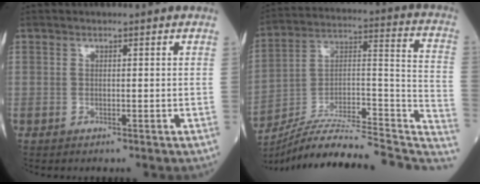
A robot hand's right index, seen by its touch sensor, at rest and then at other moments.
{"total": 23.2, "force": [-20.4, 2.8, 10.6], "torque": [-0.127, 0.042, -0.315]}